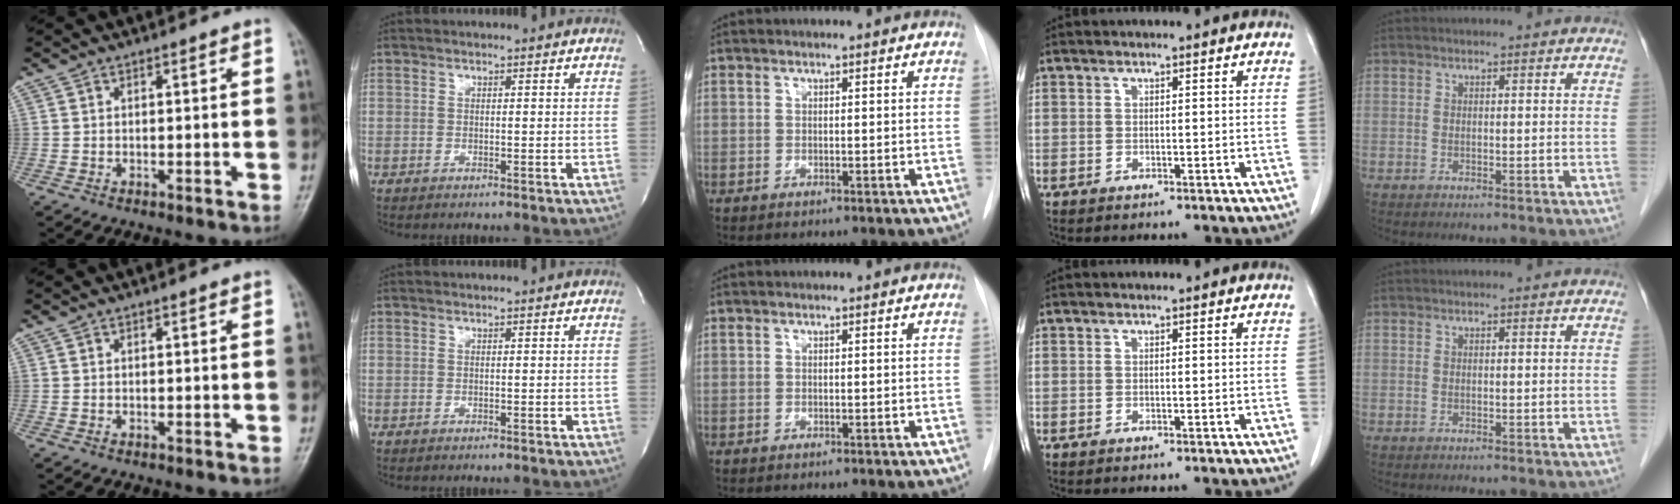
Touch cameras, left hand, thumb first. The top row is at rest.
{}